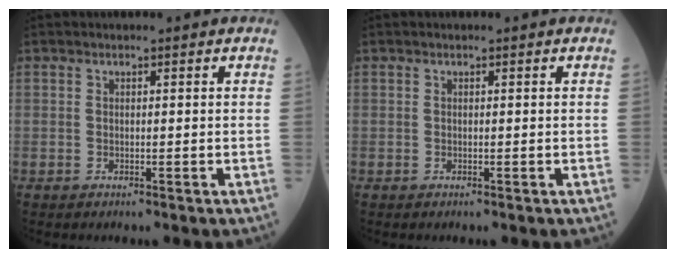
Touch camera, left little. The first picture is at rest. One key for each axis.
{"total": 0.0}